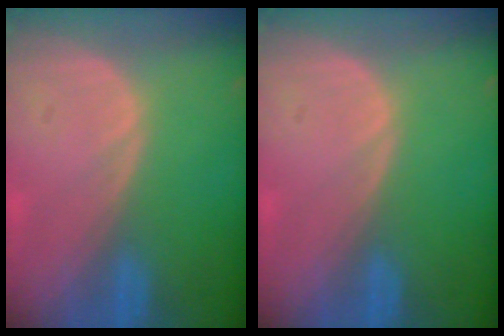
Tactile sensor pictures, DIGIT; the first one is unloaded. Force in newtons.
{"total": 0.0}